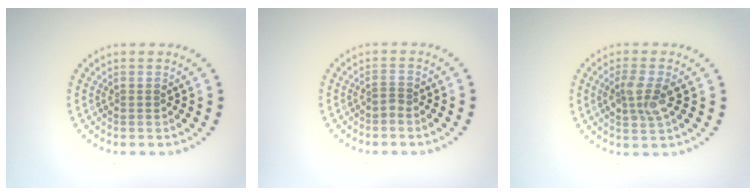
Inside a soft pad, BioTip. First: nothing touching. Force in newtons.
{"total": 0.7, "press": 0.4, "slide": 0.6}
{"total": 2.8, "press": 2.8, "slide": 0.7}